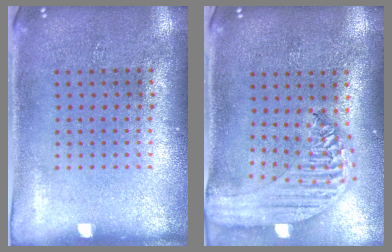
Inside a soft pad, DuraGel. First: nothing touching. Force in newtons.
{"total": 2.2, "press": 2.0, "slide": 0.9}